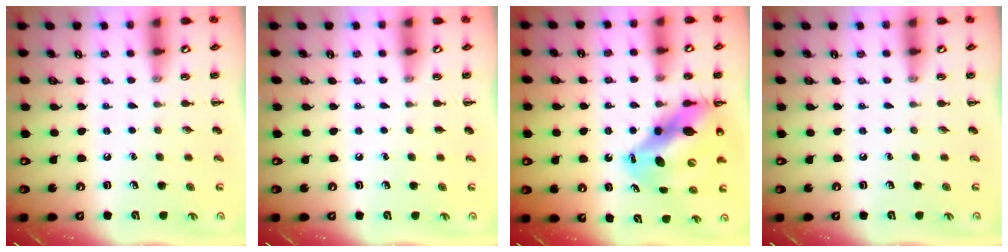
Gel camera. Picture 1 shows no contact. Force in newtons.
{"total": 0.0}
{"total": 14.1, "press": 13.5, "slide": 4.1}
{"total": 0.0}